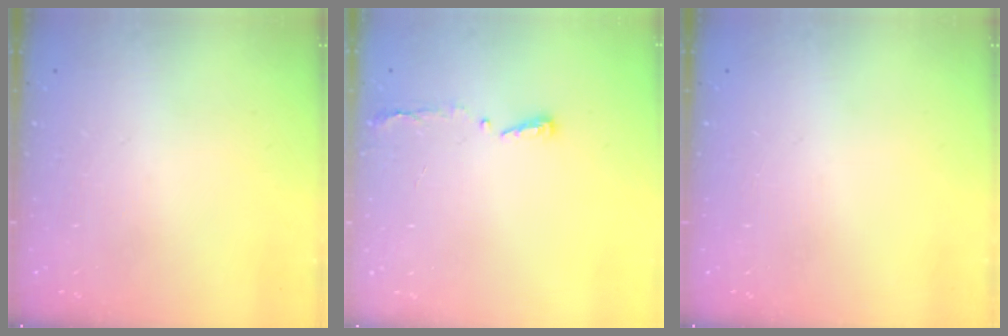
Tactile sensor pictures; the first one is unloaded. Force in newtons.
{"total": 3.7, "press": 3.7, "slide": 0.6}
{"total": 0.0}